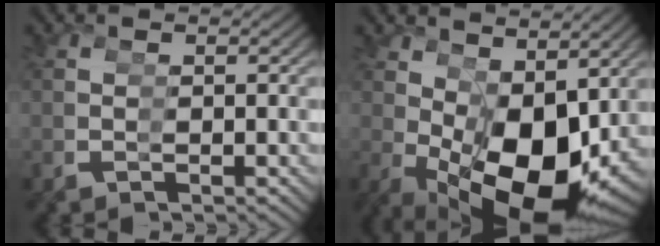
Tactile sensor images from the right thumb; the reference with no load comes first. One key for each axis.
{"total": 14.4, "fx": -2.3, "fy": 8.9, "fz": 11.1, "tx": -0.200, "ty": -0.066, "tz": -0.002}